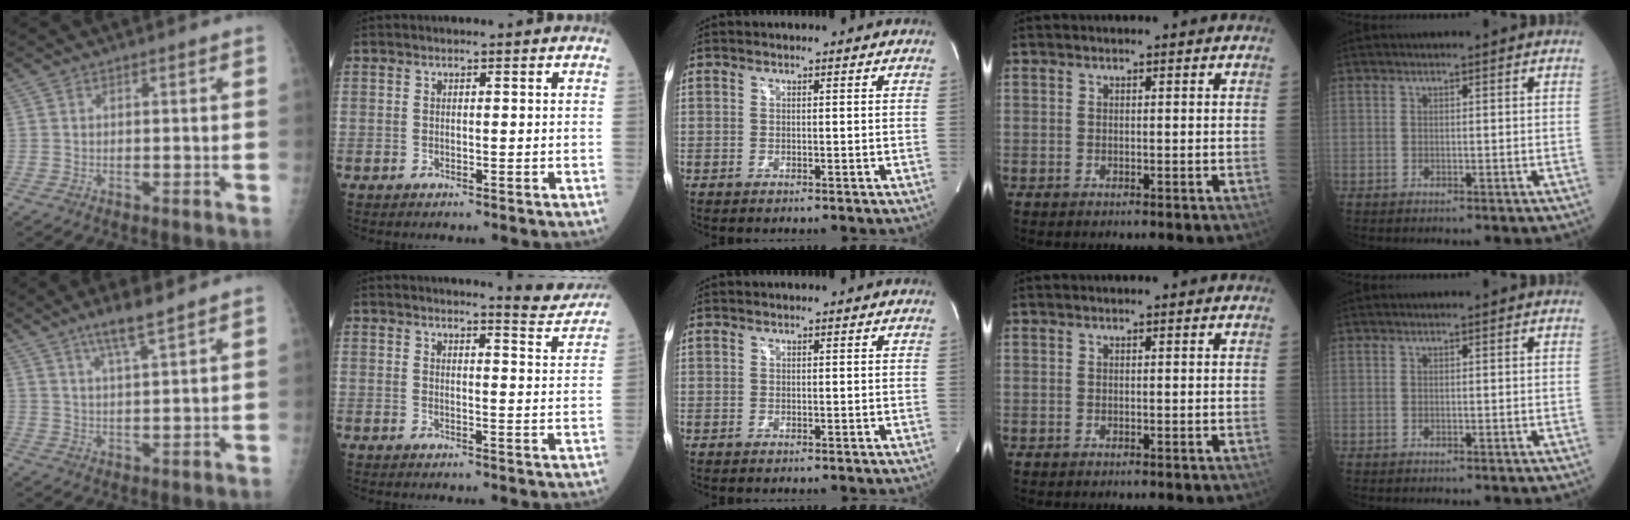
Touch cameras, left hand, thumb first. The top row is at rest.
{"thumb": {"total": 6.4, "force": [4.6, 0.6, 4.4], "torque": [-0.083, -0.025, 0.086]}, "index": {"total": 5.5, "force": [5.5, -0.2, 0.6], "torque": [-0.015, -0.035, 0.053]}}